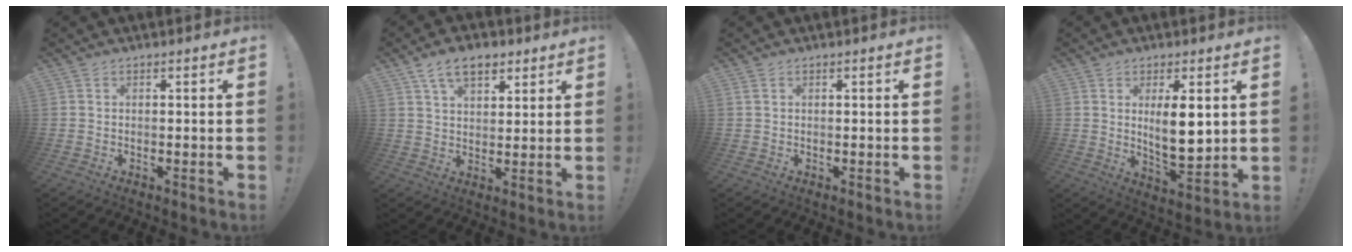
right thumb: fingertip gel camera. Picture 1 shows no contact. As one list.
[{"total": 9.2, "force": [5.3, 5.2, 5.3], "torque": [-0.082, -0.010, 0.100]}, {"total": 0.6, "force": [0.3, 0.3, 0.4], "torque": [-0.009, 0.002, 0.006]}, {"total": 10.5, "force": [2.9, 3.6, 9.5], "torque": [-0.155, -0.024, 0.044]}]